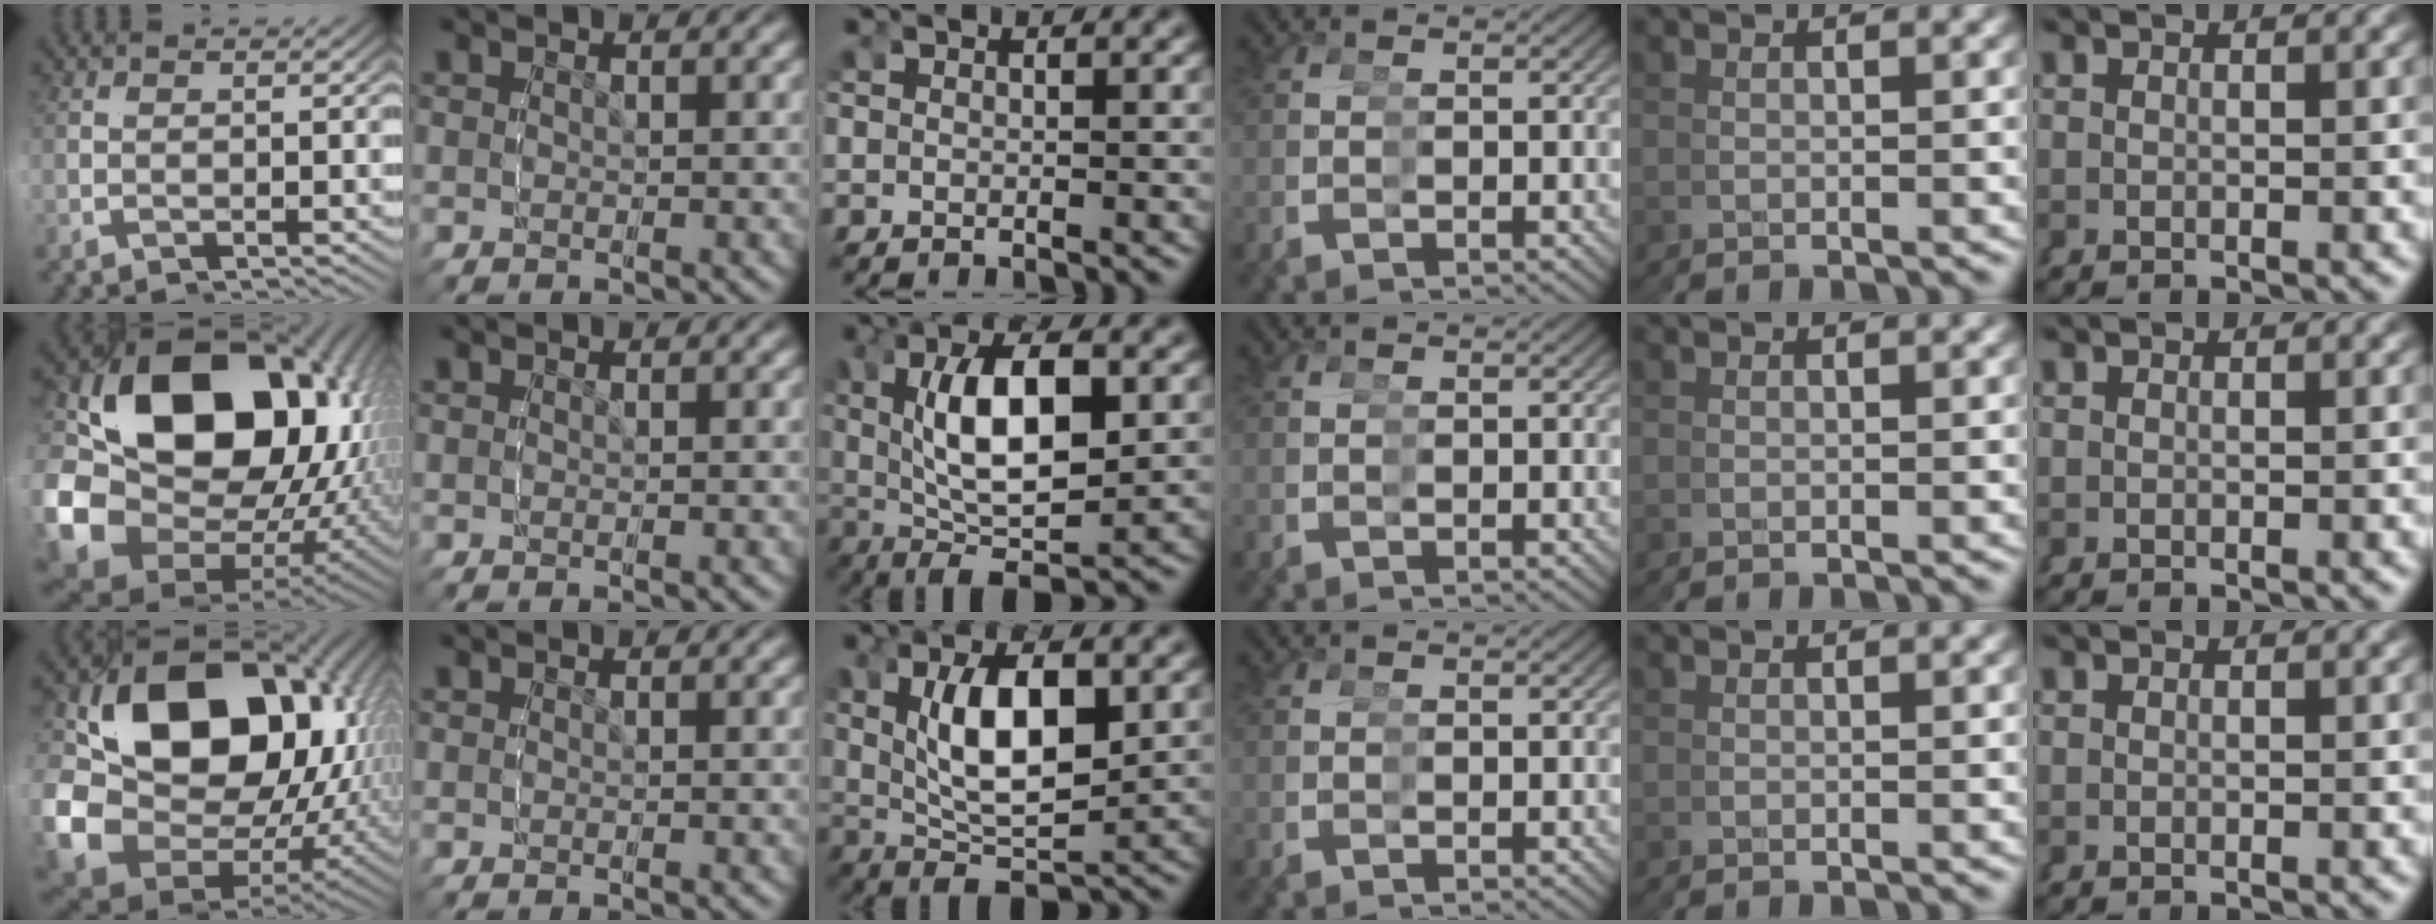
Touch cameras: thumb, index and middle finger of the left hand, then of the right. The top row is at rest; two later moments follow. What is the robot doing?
{"motion": "grasp_and_lifting", "object": "glue stick"}